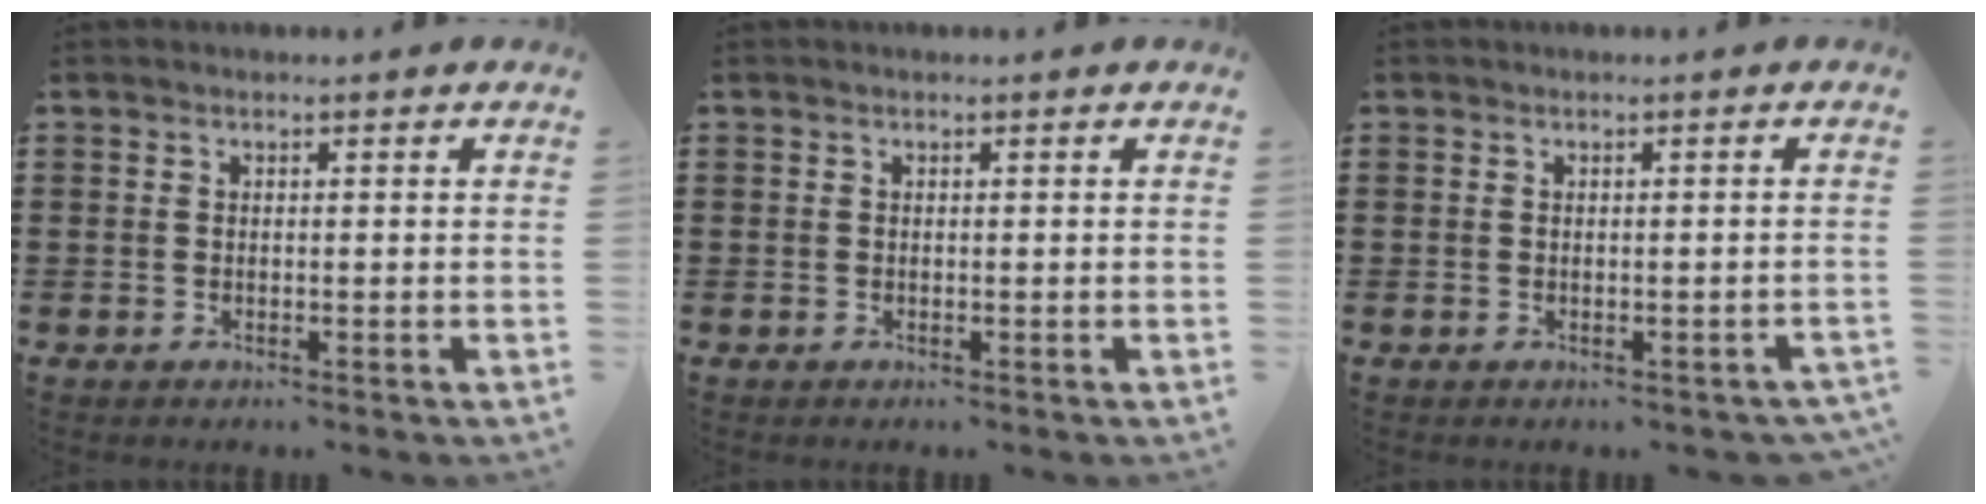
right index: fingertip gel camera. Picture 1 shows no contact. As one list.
[{"total": 0.0}, {"total": 0.6, "force": [-0.3, 0.4, 0.1], "torque": [-0.004, 0.000, -0.007]}]